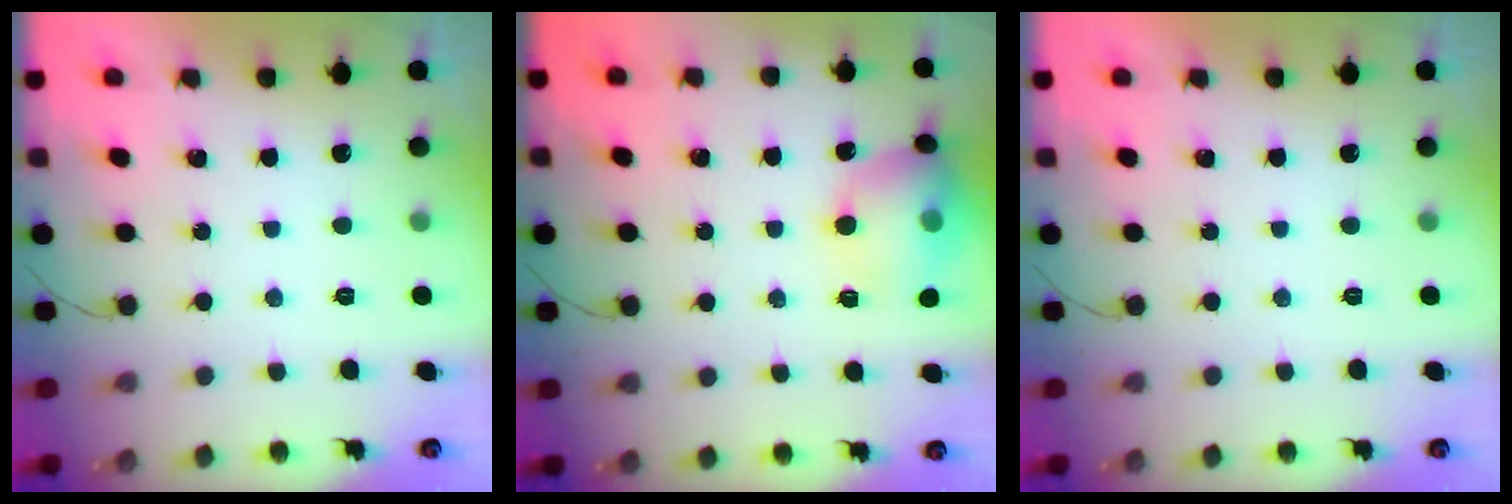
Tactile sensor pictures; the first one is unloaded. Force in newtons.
{"total": 13.2, "press": 13.0, "slide": 2.1}
{"total": 0.0}